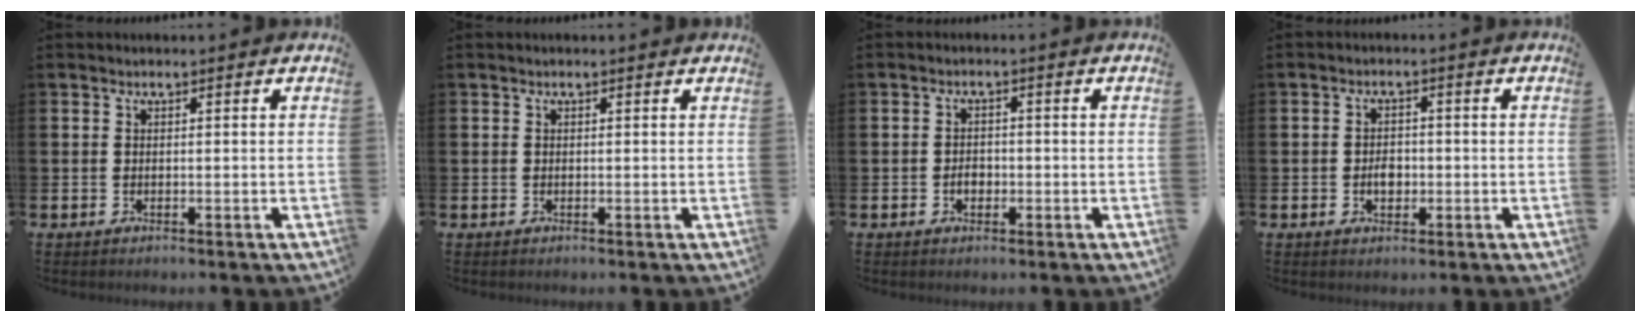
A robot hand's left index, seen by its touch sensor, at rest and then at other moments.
{"total": 0.0}
{"total": 2.0, "force": [-0.6, 1.5, 1.2], "torque": [-0.012, 0.001, -0.016]}
{"total": 2.5, "force": [-0.4, 1.8, 1.7], "torque": [-0.012, -0.003, -0.014]}